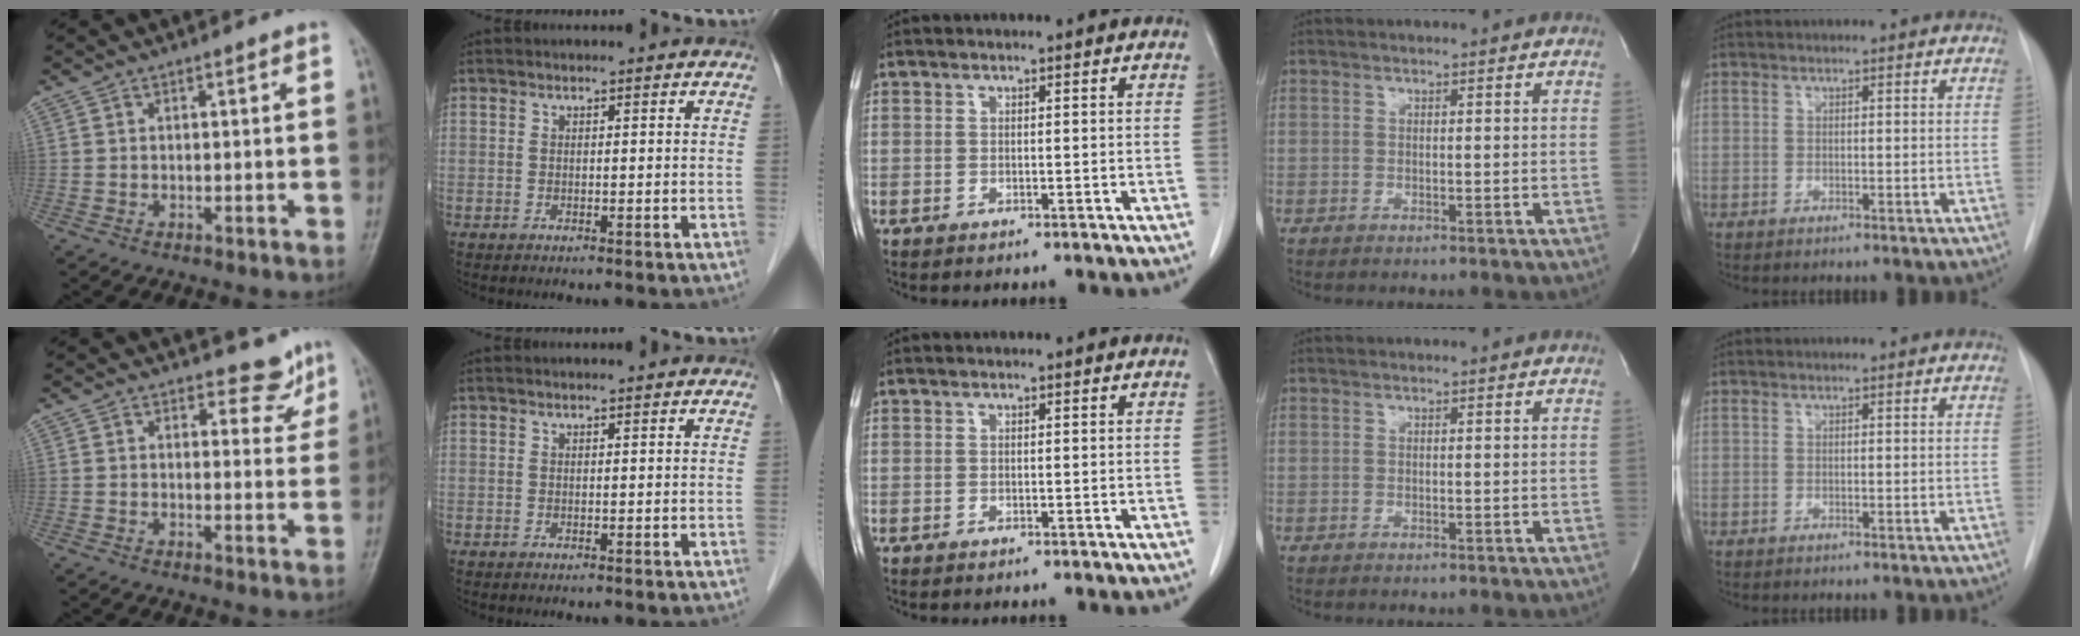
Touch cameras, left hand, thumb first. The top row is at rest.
{"thumb": {"total": 4.8, "force": [4.0, 2.5, 0.7], "torque": [0.018, -0.032, 0.040]}, "index": {"total": 0.6, "force": [0.5, 0.0, 0.3], "torque": [-0.007, 0.001, 0.008]}}